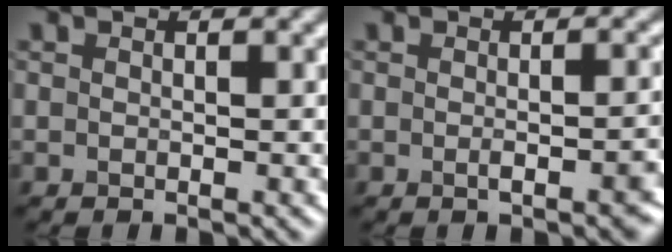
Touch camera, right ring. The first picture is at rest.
{"total": 3.1, "force": [-0.9, 1.0, 2.9], "torque": [-0.030, 0.003, -0.010]}